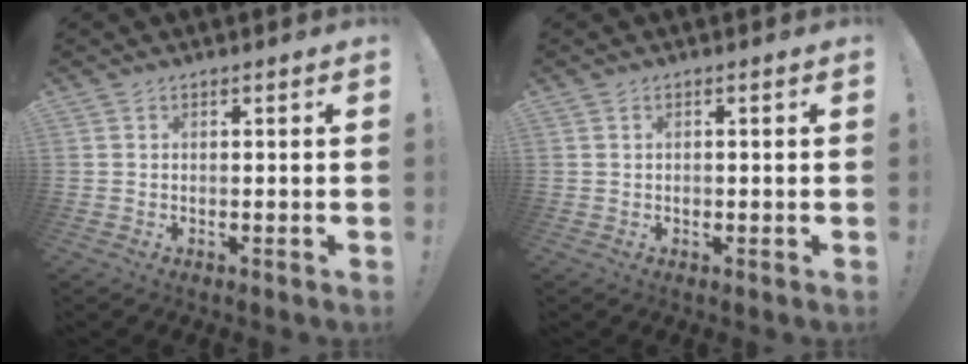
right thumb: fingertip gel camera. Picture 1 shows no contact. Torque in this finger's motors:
{"motor_torque": [0.06, 0.23, 0.19, -0.48, -0.01]}